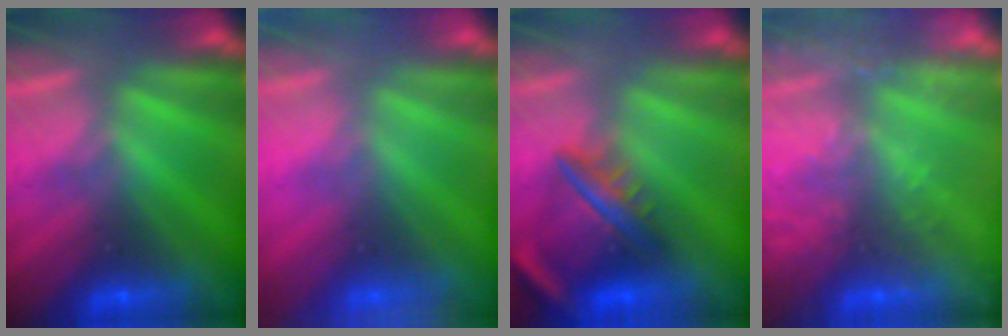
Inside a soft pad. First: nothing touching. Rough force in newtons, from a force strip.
{"total": 3.0}
{"total": 9.4}
{"total": 11.8}